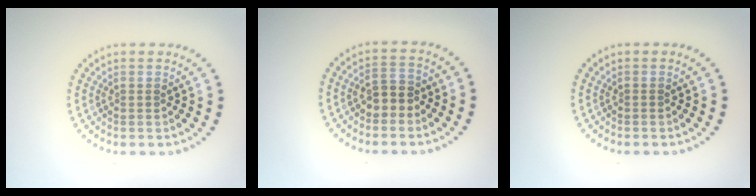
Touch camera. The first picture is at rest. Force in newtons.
{"total": 2.4, "press": 2.4, "slide": 0.7}
{"total": 0.0}